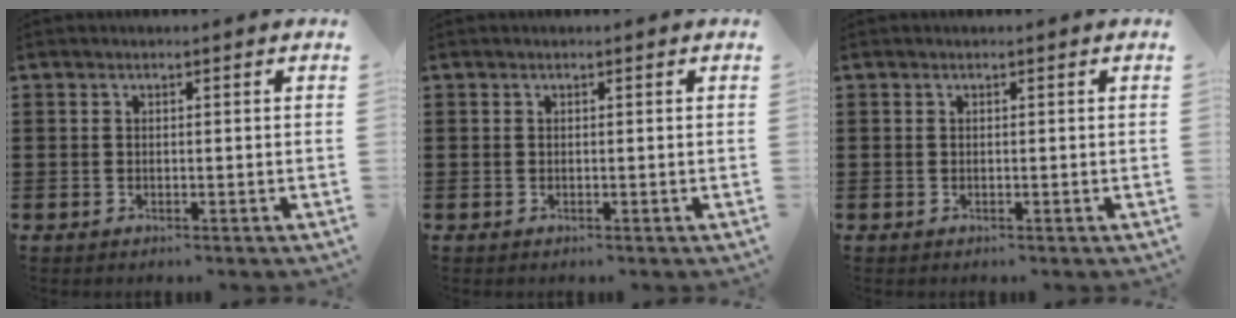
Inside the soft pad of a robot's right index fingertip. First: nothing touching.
{"total": 0.0}
{"total": 0.0}